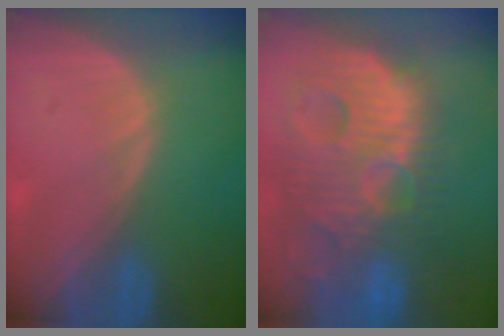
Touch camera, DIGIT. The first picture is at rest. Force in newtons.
{"total": 14.4, "press": 12.4, "slide": 7.3}